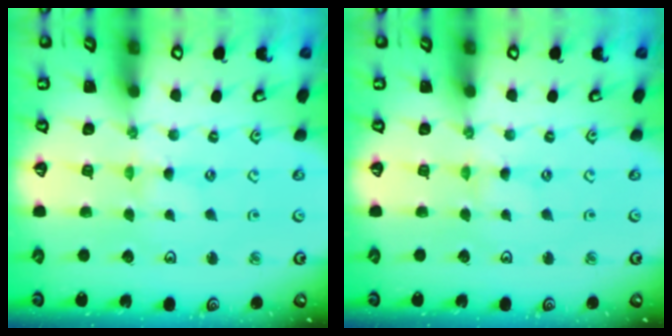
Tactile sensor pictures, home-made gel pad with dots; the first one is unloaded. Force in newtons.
{"total": 0.0}